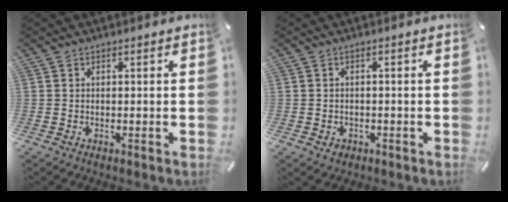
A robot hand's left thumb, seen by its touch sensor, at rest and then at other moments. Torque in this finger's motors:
{"motor_torque": [0.00, 0.01, 0.01, 0.01, 0.00]}